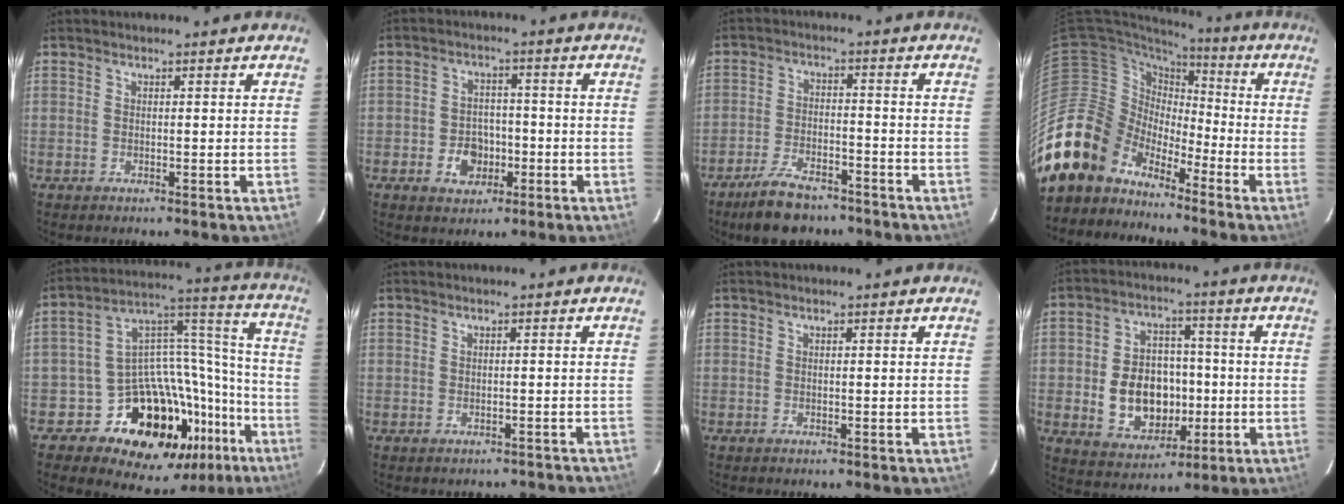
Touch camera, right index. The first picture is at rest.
{"total": 6.1, "force": [-2.5, 4.8, 2.7], "torque": [-0.065, 0.014, -0.030]}
{"total": 10.1, "force": [-8.0, 4.0, 4.7], "torque": [-0.113, 0.001, -0.131]}
{"total": 15.5, "force": [-12.2, 9.3, 1.7], "torque": [-0.058, 0.031, -0.229]}
{"total": 23.1, "force": [-14.2, 14.7, 10.7], "torque": [-0.157, 0.079, -0.196]}
{"total": 3.9, "force": [-3.1, 2.2, 0.5], "torque": [0.005, 0.015, -0.028]}
{"total": 0.0}
{"total": 12.6, "force": [-2.1, 9.6, 7.9], "torque": [-0.171, 0.018, -0.013]}